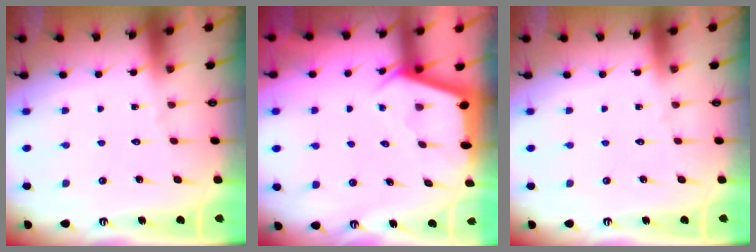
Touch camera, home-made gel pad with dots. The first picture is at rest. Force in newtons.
{"total": 2.8, "press": 2.8, "slide": 0.4}
{"total": 0.0}